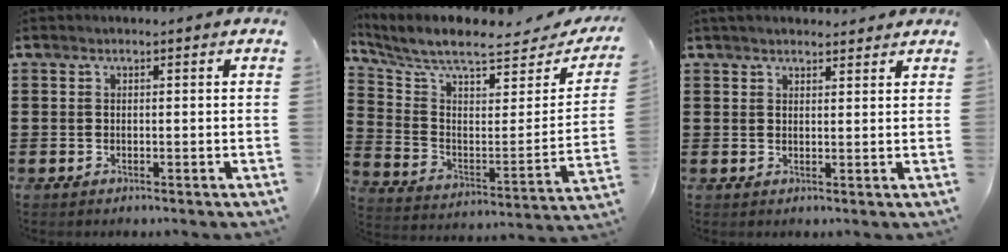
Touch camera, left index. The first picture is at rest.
{"total": 7.6, "force": [6.4, 0.7, 4.1], "torque": [-0.110, -0.052, 0.104]}
{"total": 2.1, "force": [2.0, 0.4, 0.5], "torque": [-0.014, 0.002, 0.039]}